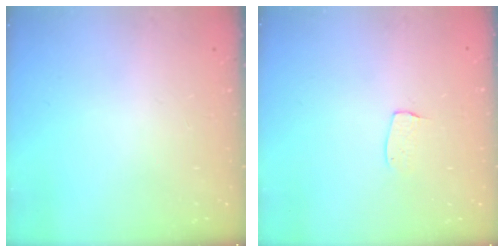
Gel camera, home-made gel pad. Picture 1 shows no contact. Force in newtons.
{"total": 5.3, "press": 5.3, "slide": 0.3}